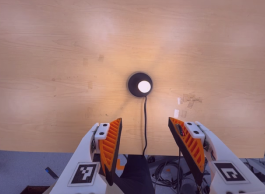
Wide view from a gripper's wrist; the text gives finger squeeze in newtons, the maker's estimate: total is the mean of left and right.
{"total": 0.0}